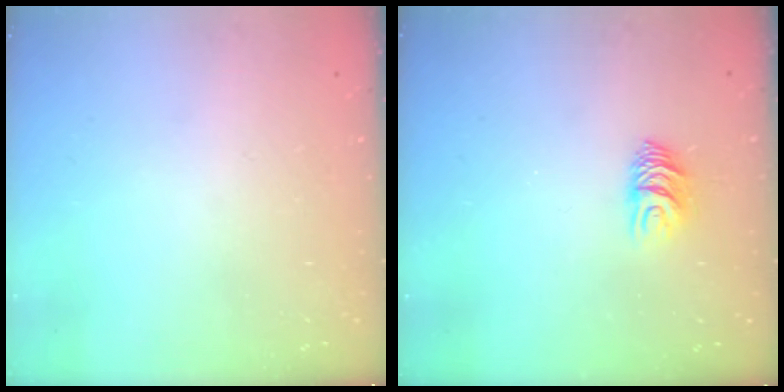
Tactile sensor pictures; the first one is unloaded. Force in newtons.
{"total": 7.0, "press": 7.0, "slide": 0.6}